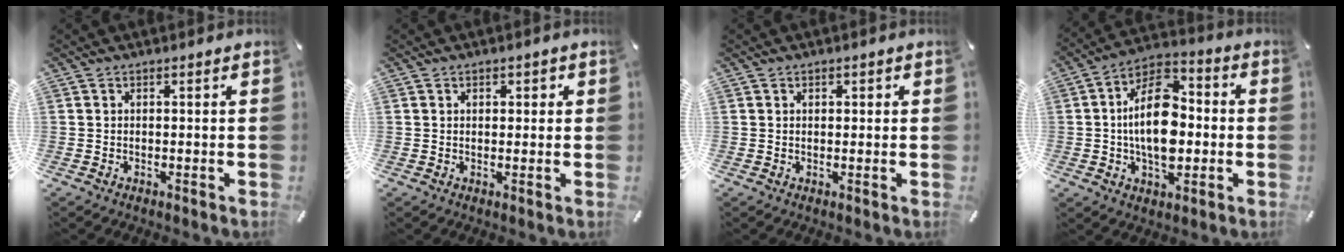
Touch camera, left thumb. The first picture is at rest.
{"total": 1.2, "force": [0.4, 1.0, 0.4], "torque": [0.006, -0.001, 0.001]}
{"total": 0.9, "force": [0.3, 0.7, 0.4], "torque": [0.001, 0.001, 0.004]}
{"total": 16.2, "force": [-0.8, 10.0, 12.8], "torque": [-0.242, 0.005, -0.018]}